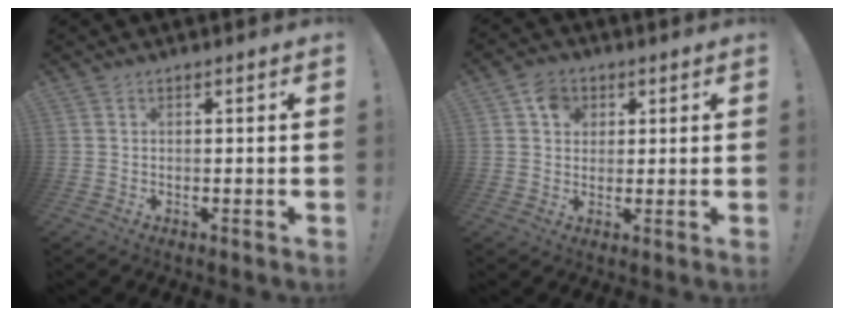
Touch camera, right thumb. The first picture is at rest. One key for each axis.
{"total": 6.3, "fx": 2.4, "fy": 5.3, "fz": 2.2, "tx": -0.029, "ty": -0.002, "tz": 0.045}